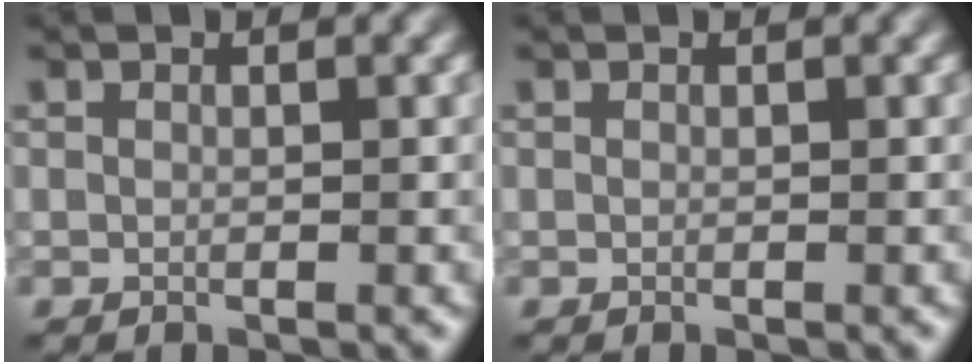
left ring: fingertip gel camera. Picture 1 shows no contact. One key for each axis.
{"total": 0.0}